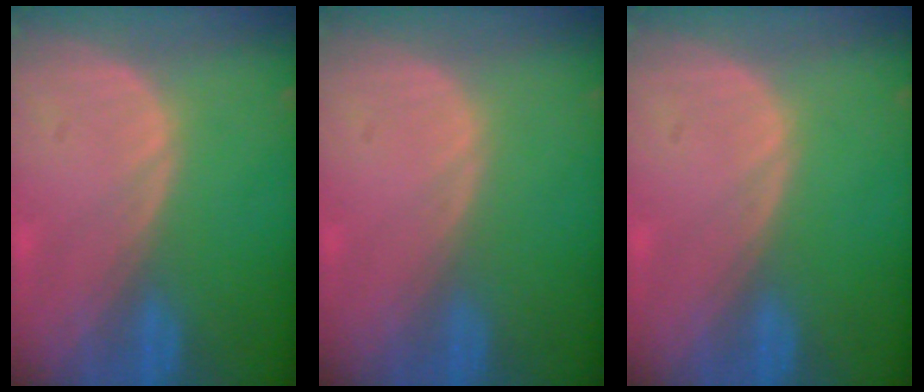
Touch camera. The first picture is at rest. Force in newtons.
{"total": 0.0}
{"total": 0.0}